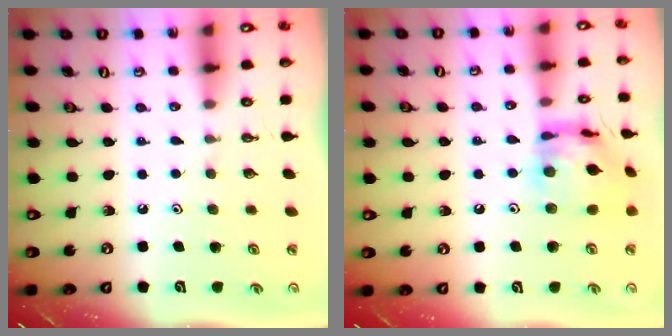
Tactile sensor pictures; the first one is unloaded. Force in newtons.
{"total": 13.4, "press": 13.4, "slide": 1.3}